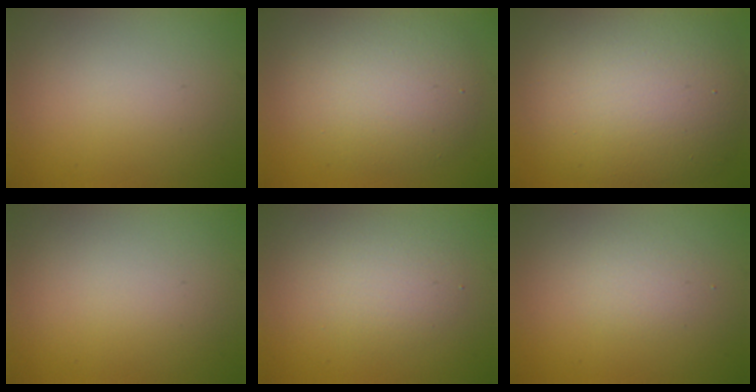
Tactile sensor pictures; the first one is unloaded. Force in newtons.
{"total": 6.1, "press": 6.1, "slide": 0.1}
{"total": 13.1, "press": 13.1, "slide": 0.7}
{"total": 0.0}
{"total": 2.7, "press": 2.7, "slide": 0.1}
{"total": 1.5, "press": 1.5, "slide": 0.1}